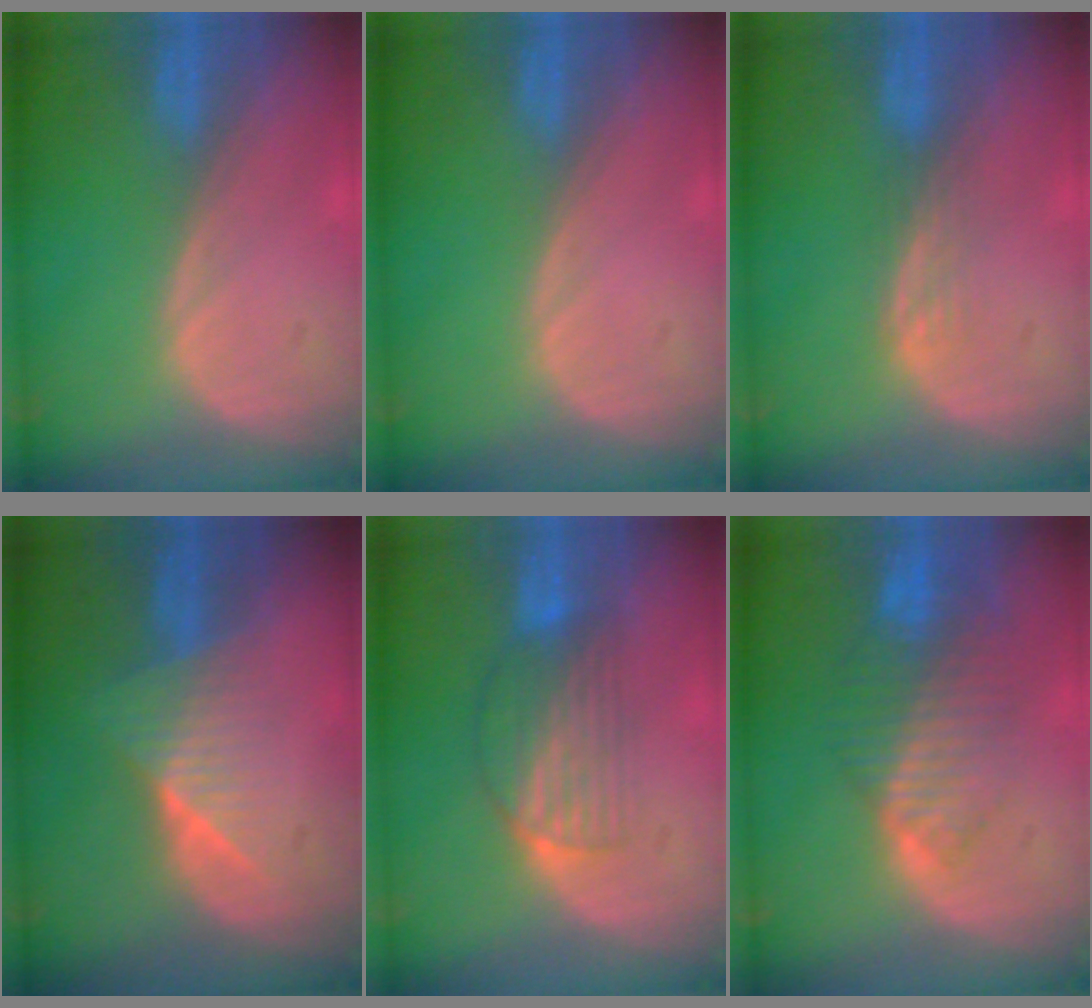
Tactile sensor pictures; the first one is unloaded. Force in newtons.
{"total": 0.0}
{"total": 1.9, "press": 1.9, "slide": 0.3}
{"total": 6.3, "press": 5.5, "slide": 3.0}
{"total": 6.6, "press": 5.7, "slide": 3.3}
{"total": 8.4, "press": 7.2, "slide": 4.3}